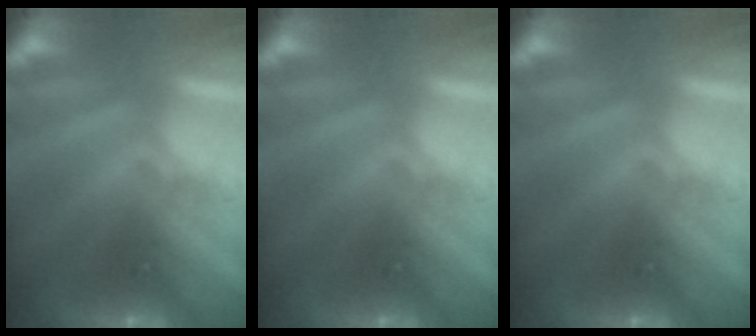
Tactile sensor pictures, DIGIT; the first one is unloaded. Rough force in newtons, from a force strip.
{"total": 0.0}
{"total": 0.0}